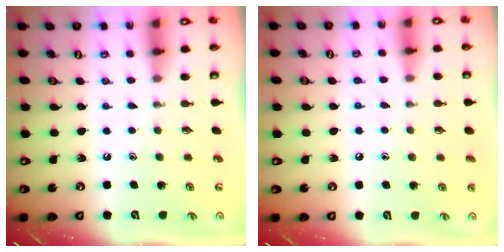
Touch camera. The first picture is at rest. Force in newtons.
{"total": 3.5, "press": 3.5, "slide": 0.4}